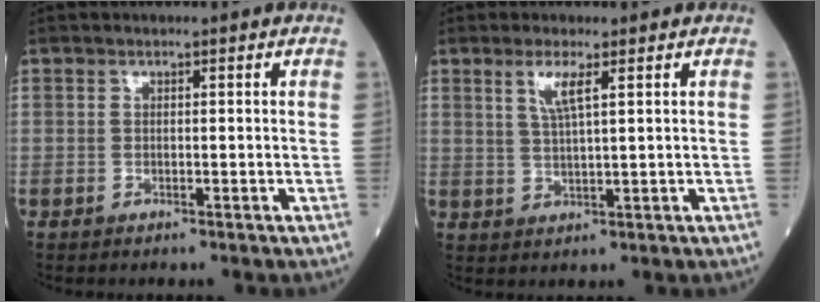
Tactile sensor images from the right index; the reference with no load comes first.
{"total": 3.6, "force": [1.8, 0.1, 3.1], "torque": [-0.068, -0.002, 0.040]}